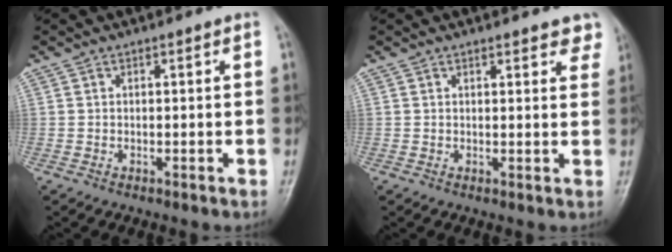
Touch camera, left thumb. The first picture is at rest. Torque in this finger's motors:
{"motor_torque": [0.03, 0.05, -0.17, -0.16, 0.07]}